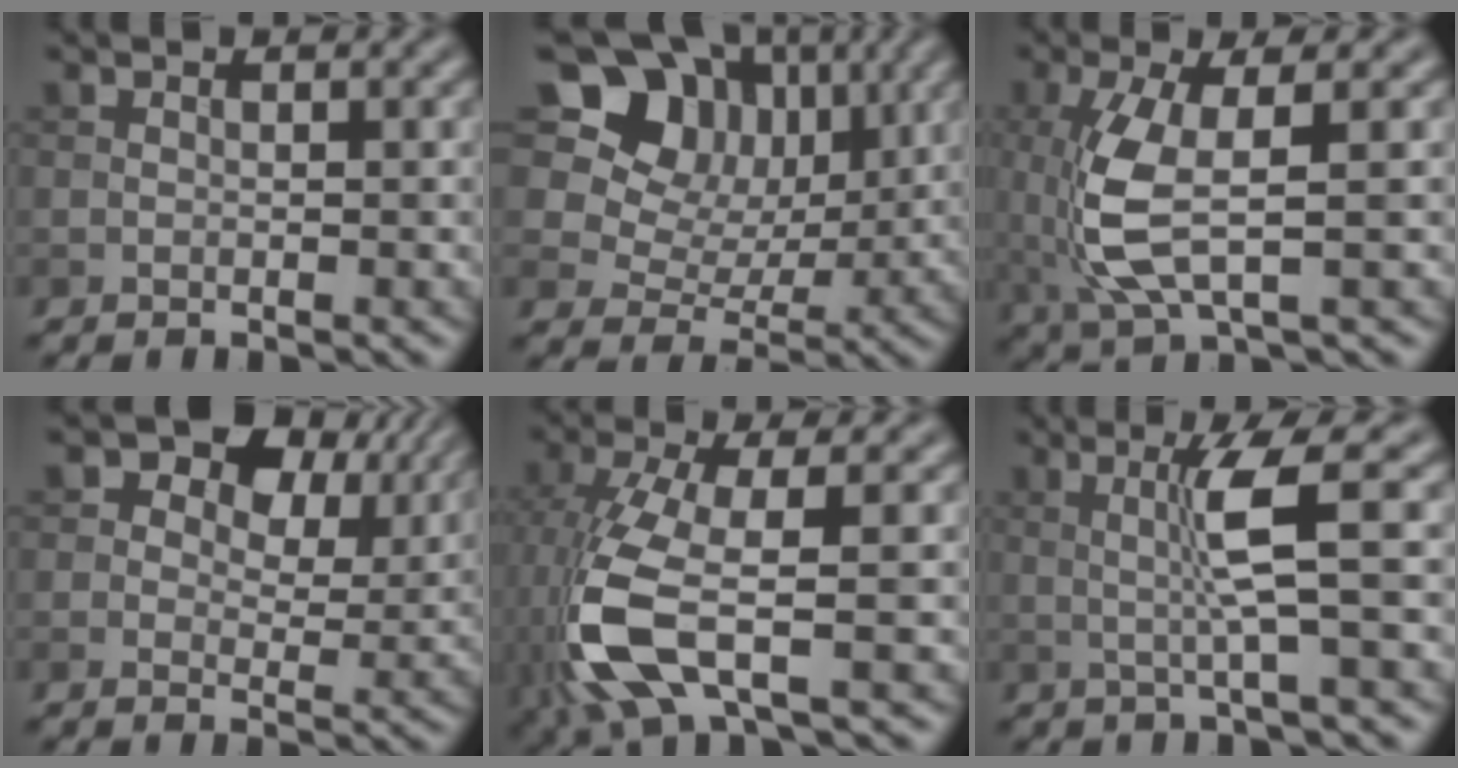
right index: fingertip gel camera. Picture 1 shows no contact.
{"total": 11.2, "force": [5.3, 8.4, 5.3], "torque": [-0.112, 0.027, 0.087]}
{"total": 6.2, "force": [0.0, 2.1, 5.8], "torque": [-0.141, -0.007, 0.006]}
{"total": 7.9, "force": [4.3, 4.8, 4.5], "torque": [-0.071, 0.003, 0.062]}
{"total": 8.8, "force": [-2.2, 3.0, 7.9], "torque": [-0.201, -0.010, -0.049]}
{"total": 4.2, "force": [0.4, 0.0, 4.2], "torque": [-0.084, 0.004, 0.009]}